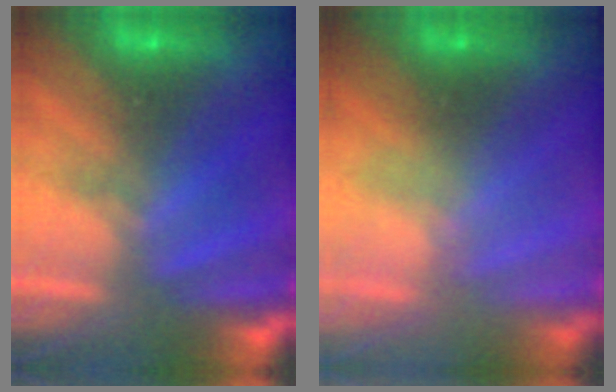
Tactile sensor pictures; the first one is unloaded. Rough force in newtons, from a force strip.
{"total": 2.4}